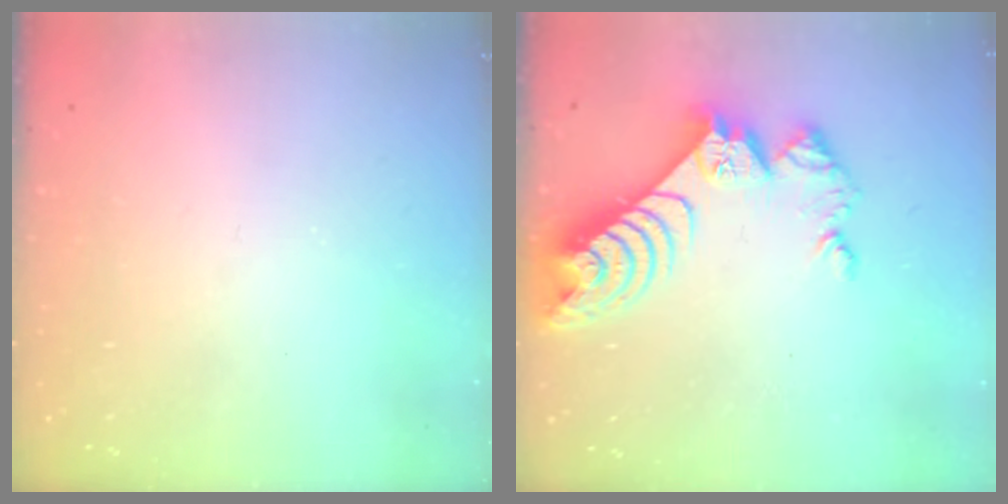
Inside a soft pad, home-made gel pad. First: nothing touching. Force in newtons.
{"total": 9.9, "press": 9.9, "slide": 0.8}